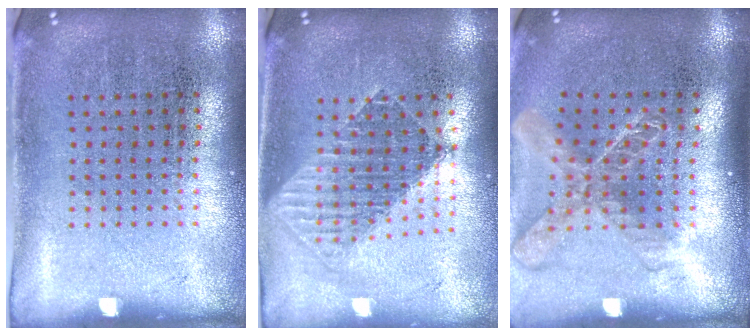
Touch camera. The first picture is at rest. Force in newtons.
{"total": 1.7, "press": 1.4, "slide": 0.9}
{"total": 2.0, "press": 1.5, "slide": 1.3}